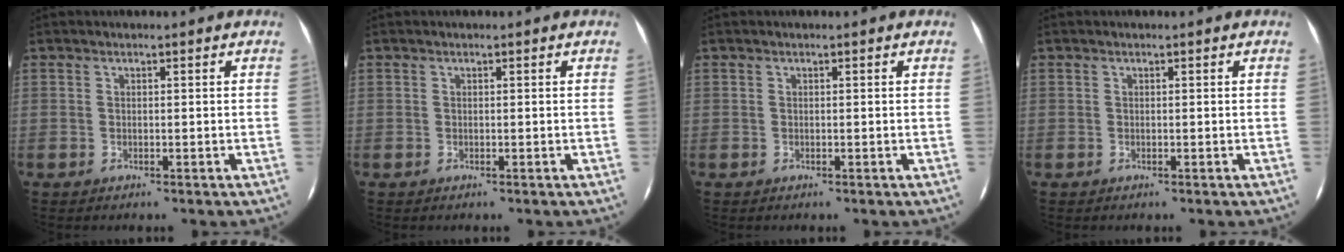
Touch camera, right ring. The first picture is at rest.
{"total": 0.0}
{"total": 0.0}
{"total": 0.0}